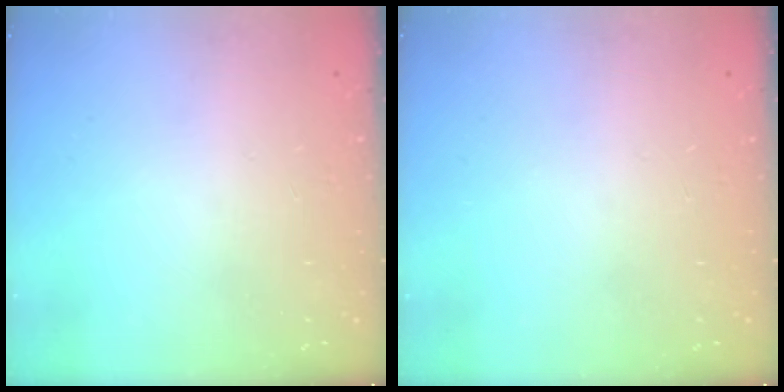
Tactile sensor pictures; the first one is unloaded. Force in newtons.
{"total": 0.0}